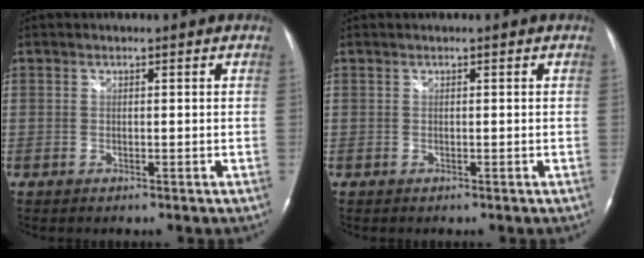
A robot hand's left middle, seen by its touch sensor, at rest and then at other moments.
{"total": 0.0}